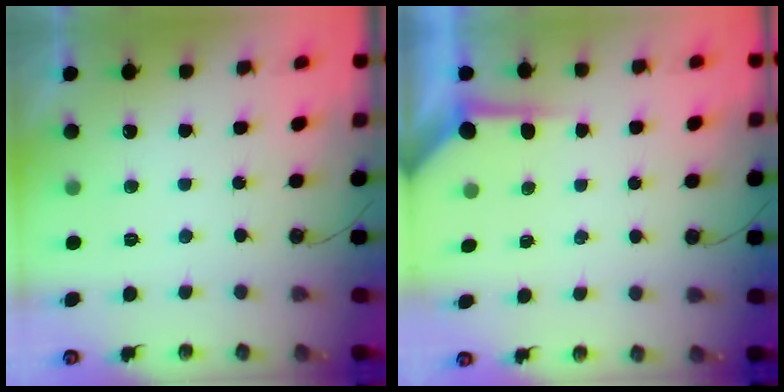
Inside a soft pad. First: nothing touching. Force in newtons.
{"total": 3.5, "press": 3.5, "slide": 0.5}